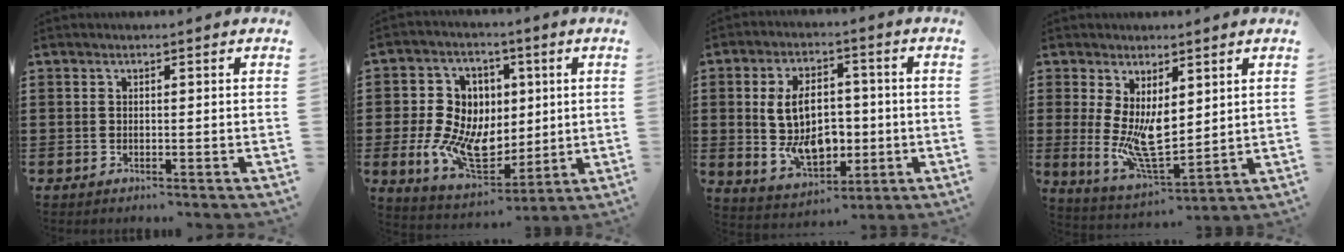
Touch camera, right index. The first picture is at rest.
{"total": 11.5, "force": [-0.9, 9.1, 6.9], "torque": [-0.181, 0.002, -0.013]}
{"total": 10.3, "force": [-0.5, 6.6, 7.9], "torque": [-0.148, 0.001, -0.012]}
{"total": 8.1, "force": [1.4, 3.4, 7.2], "torque": [-0.136, -0.031, 0.029]}